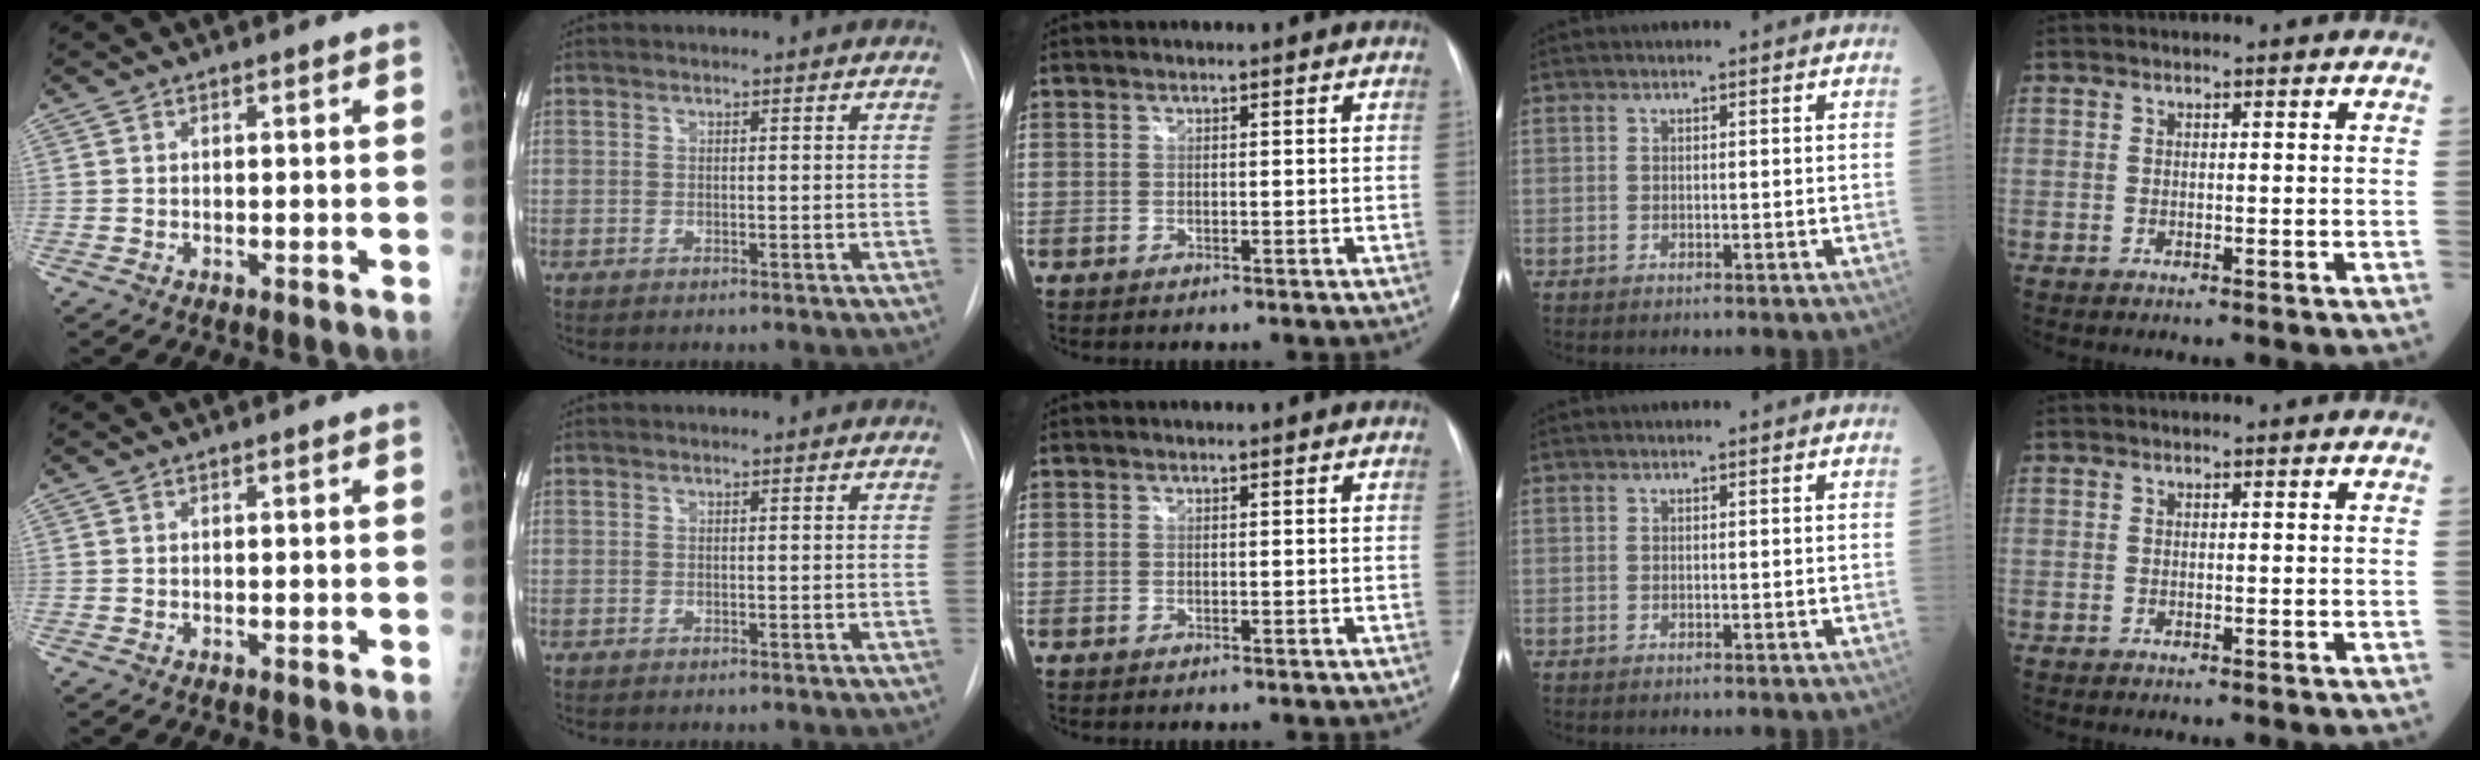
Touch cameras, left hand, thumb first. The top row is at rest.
{}